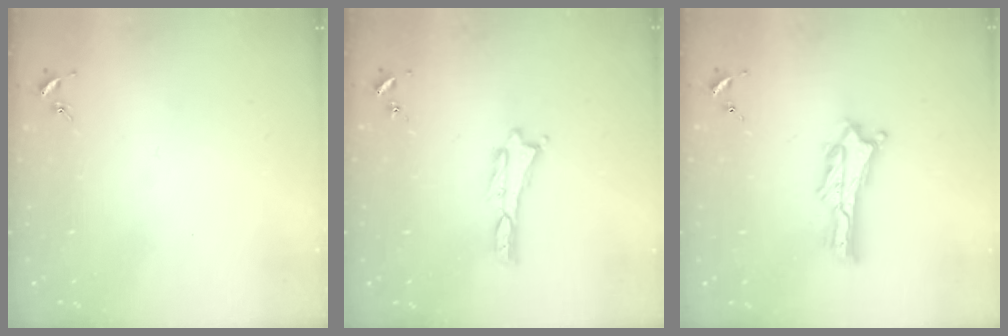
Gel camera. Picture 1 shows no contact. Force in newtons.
{"total": 0.0}
{"total": 2.7, "press": 2.7, "slide": 0.3}